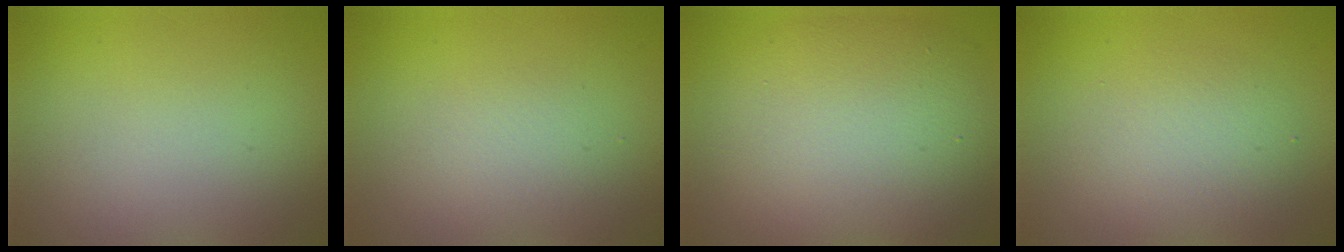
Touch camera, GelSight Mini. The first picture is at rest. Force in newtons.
{"total": 1.7, "press": 1.7, "slide": 0.1}
{"total": 10.2, "press": 10.2, "slide": 0.5}
{"total": 3.2, "press": 3.2, "slide": 0.1}